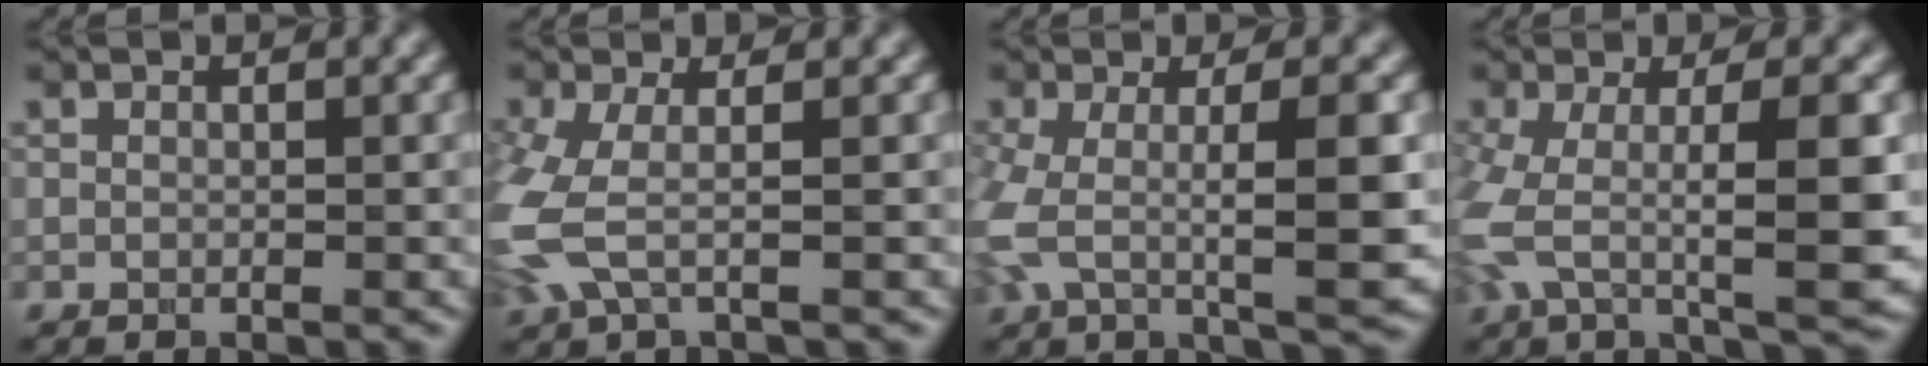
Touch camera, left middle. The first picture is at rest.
{"total": 4.4, "force": [-0.8, 1.6, 4.0], "torque": [-0.117, -0.008, -0.023]}
{"total": 7.9, "force": [-0.6, 2.5, 7.5], "torque": [-0.143, -0.003, -0.015]}
{"total": 9.5, "force": [-1.1, 3.0, 9.0], "torque": [-0.170, -0.003, -0.022]}